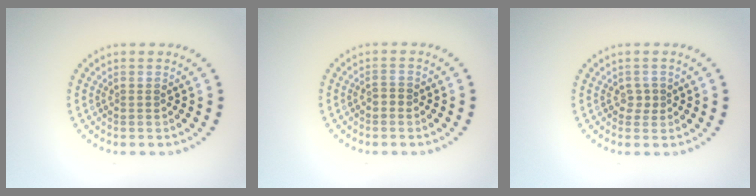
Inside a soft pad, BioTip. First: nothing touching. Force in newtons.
{"total": 0.7, "press": 0.6, "slide": 0.3}
{"total": 1.1, "press": 0.9, "slide": 0.5}